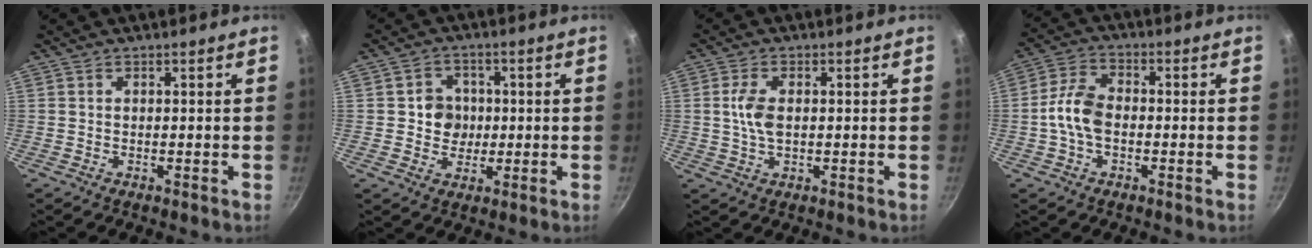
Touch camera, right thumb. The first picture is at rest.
{"total": 5.9, "force": [0.1, 5.5, 2.2], "torque": [0.000, 0.003, -0.003]}
{"total": 5.1, "force": [0.4, 2.7, 4.2], "torque": [-0.084, 0.005, 0.006]}
{"total": 7.6, "force": [-1.2, 4.7, 5.8], "torque": [-0.111, 0.031, -0.032]}